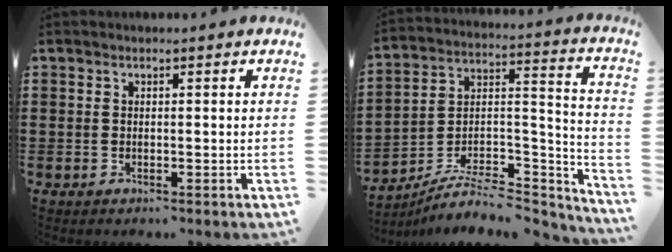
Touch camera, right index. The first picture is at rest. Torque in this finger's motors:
{"motor_torque": [-1.07, -1.07, -0.80, -0.19]}